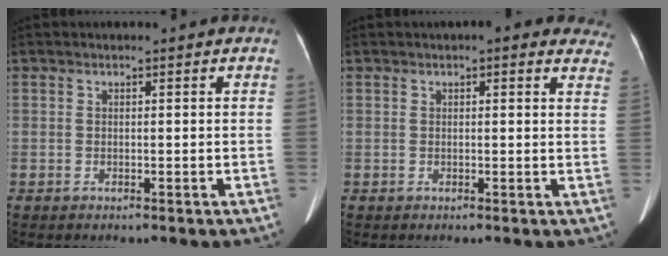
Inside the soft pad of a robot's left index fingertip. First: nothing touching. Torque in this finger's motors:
{"motor_torque": [0.03, -0.03, 0.00, 0.00]}